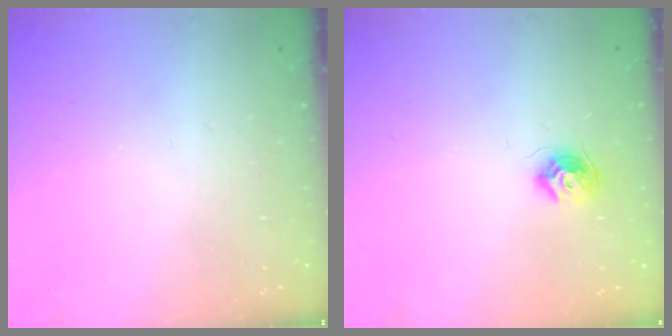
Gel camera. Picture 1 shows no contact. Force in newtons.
{"total": 8.1, "press": 8.1, "slide": 0.1}